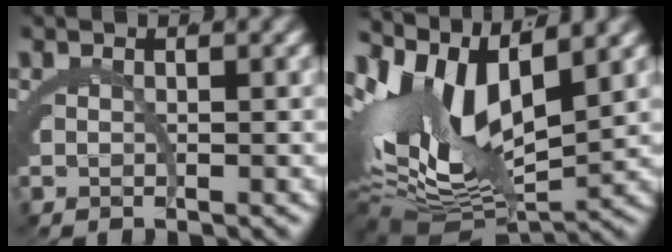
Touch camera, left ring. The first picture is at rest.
{"total": 10.7, "force": [0.1, 5.8, 9.0], "torque": [-0.153, -0.012, 0.009]}